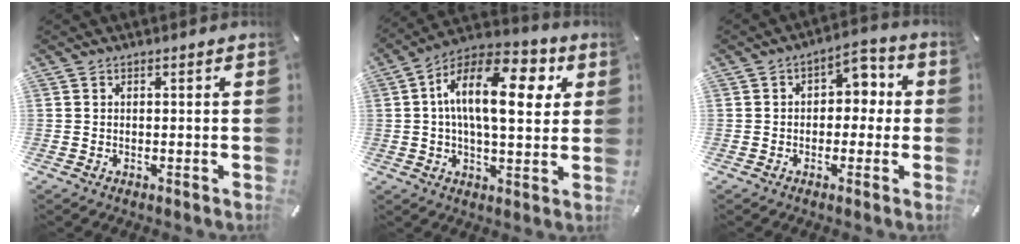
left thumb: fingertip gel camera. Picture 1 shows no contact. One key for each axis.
{"total": 18.6, "fx": 4.8, "fy": 9.0, "fz": 15.5, "tx": -0.278, "ty": -0.009, "tz": 0.069}
{"total": 5.7, "fx": 0.0, "fy": 4.5, "fz": 3.5, "tx": -0.032, "ty": -0.004, "tz": -0.012}